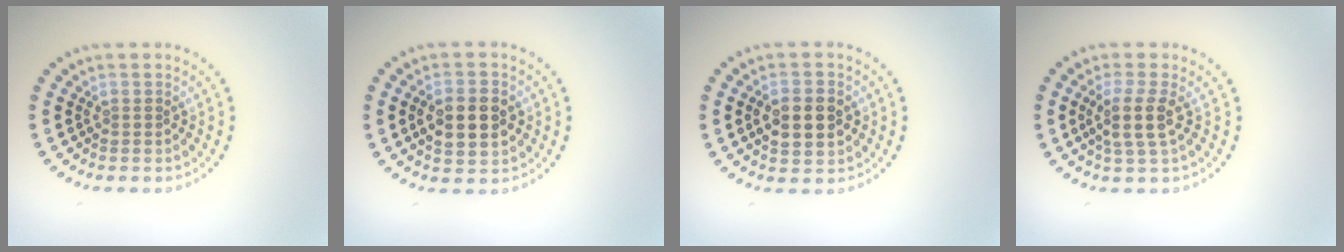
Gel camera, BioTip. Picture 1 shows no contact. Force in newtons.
{"total": 4.6, "press": 4.6, "slide": 0.3}
{"total": 4.6, "press": 4.6, "slide": 0.3}
{"total": 2.8, "press": 2.4, "slide": 1.5}